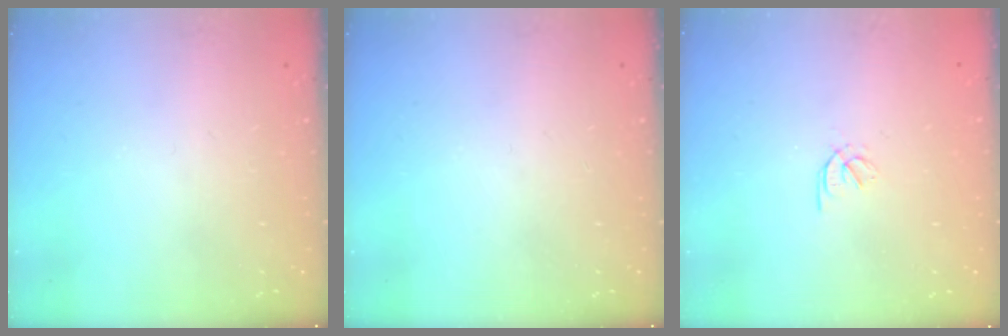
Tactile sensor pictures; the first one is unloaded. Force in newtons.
{"total": 0.0}
{"total": 1.7, "press": 1.6, "slide": 0.6}